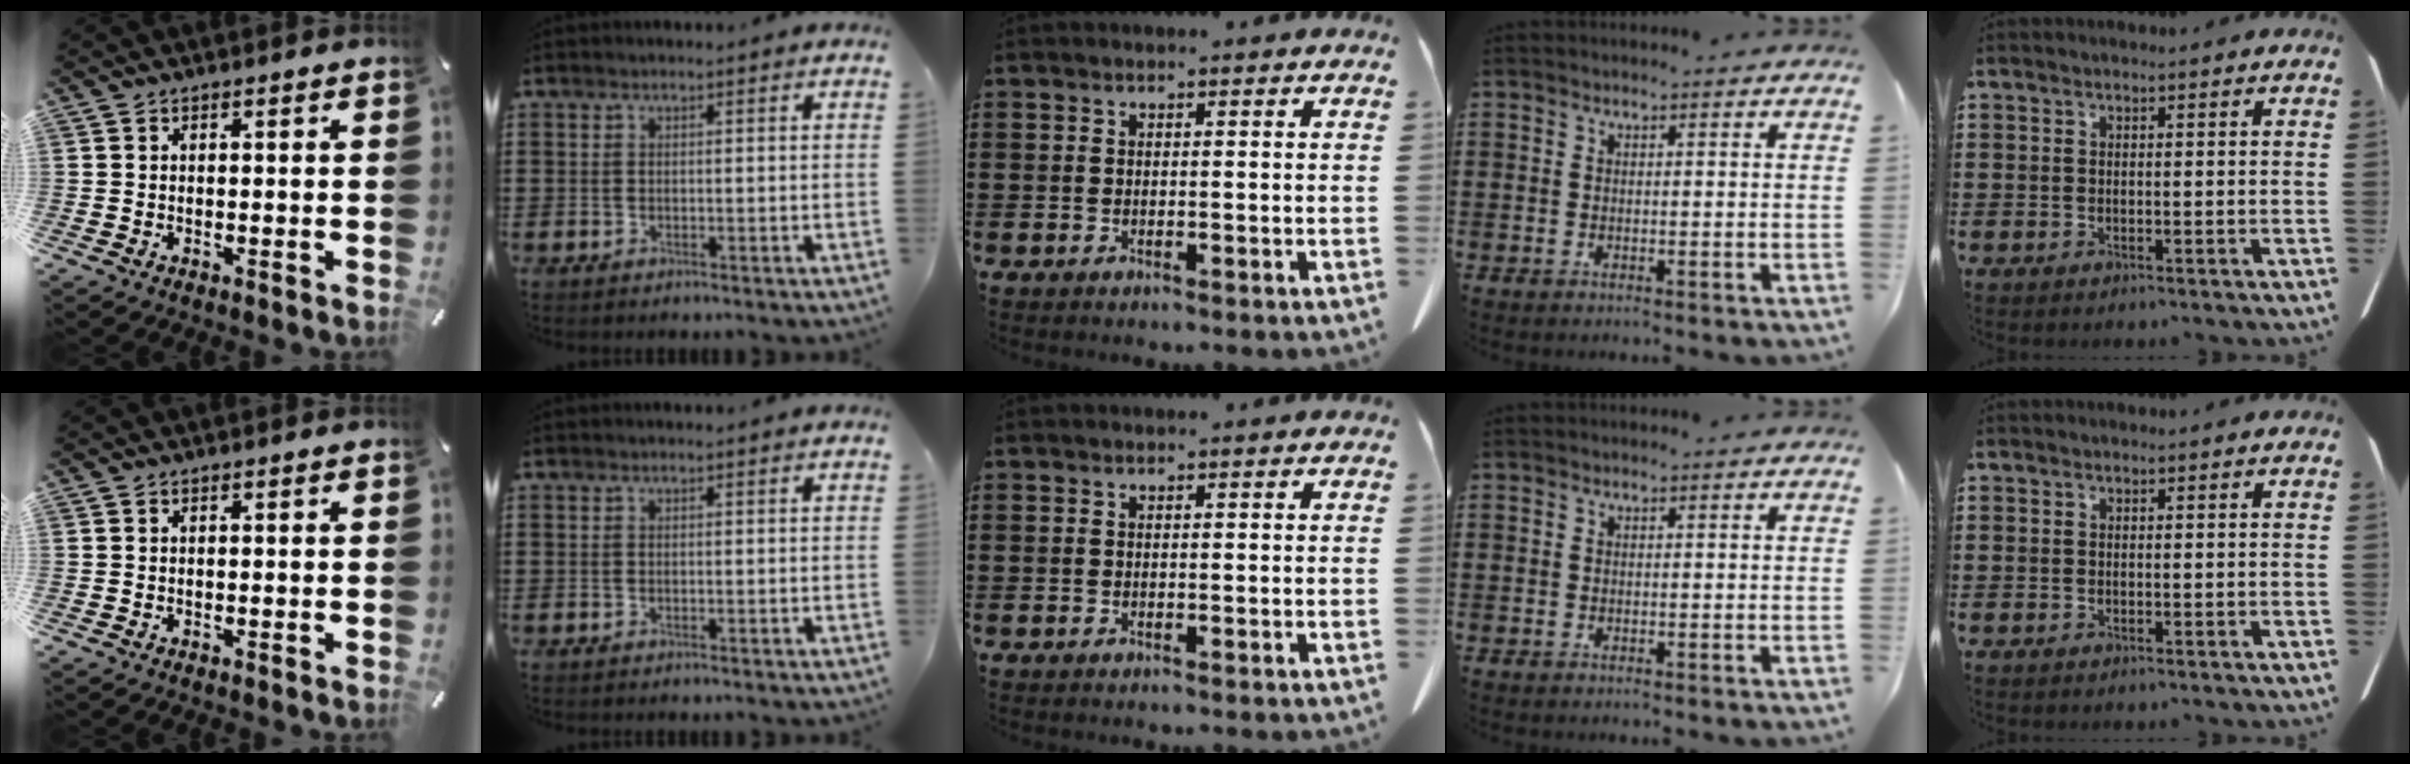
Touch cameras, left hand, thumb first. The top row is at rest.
{}